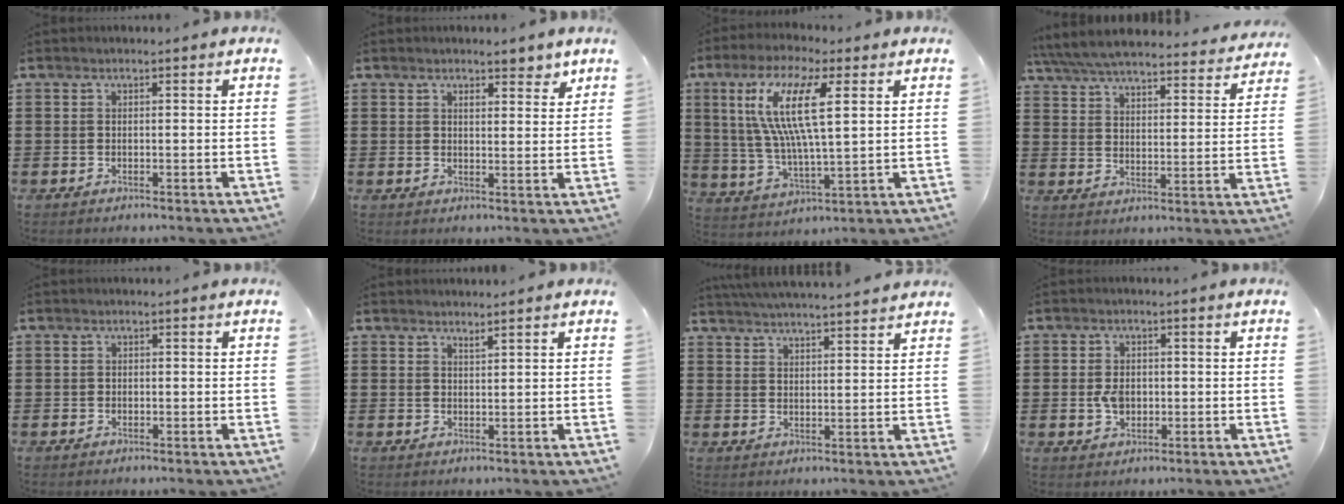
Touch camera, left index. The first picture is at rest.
{"total": 3.1, "force": [2.4, 0.8, 1.9], "torque": [-0.026, -0.003, 0.039]}
{"total": 12.9, "force": [5.2, 3.4, 11.3], "torque": [-0.238, 0.002, 0.089]}
{"total": 6.0, "force": [5.8, 0.4, 1.7], "torque": [-0.061, -0.037, 0.099]}
{"total": 0.7, "force": [-0.3, 0.6, 0.3], "torque": [-0.007, 0.001, -0.006]}
{"total": 1.4, "force": [1.3, -0.1, 0.4], "torque": [-0.008, -0.001, 0.026]}
{"total": 3.9, "force": [3.8, -0.4, 0.6], "torque": [-0.024, -0.016, 0.069]}
{"total": 3.7, "force": [-0.3, 2.6, 2.6], "torque": [-0.060, 0.004, -0.009]}